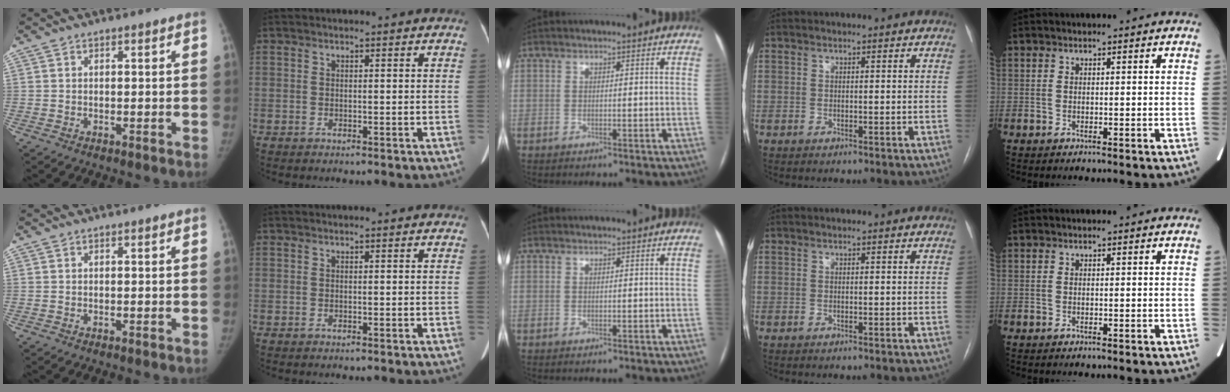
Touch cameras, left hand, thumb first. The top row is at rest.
{}